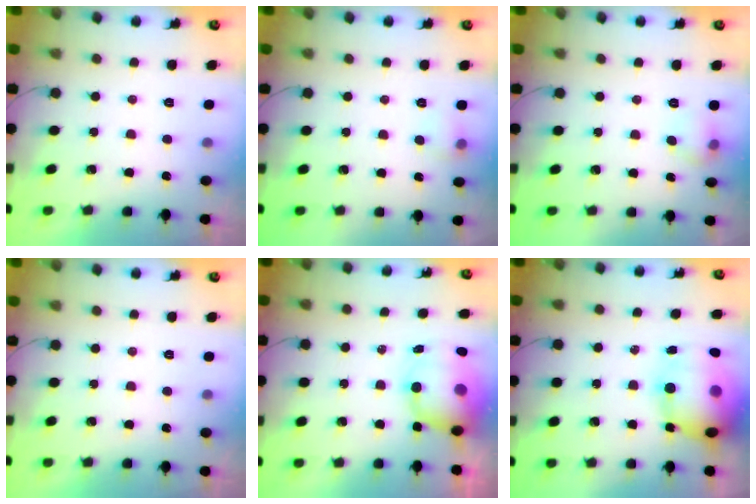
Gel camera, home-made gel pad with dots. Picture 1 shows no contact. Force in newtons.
{"total": 5.5, "press": 5.3, "slide": 1.5}
{"total": 8.3, "press": 6.2, "slide": 5.5}
{"total": 0.0}
{"total": 10.3, "press": 9.9, "slide": 2.8}
{"total": 19.5, "press": 19.0, "slide": 4.5}